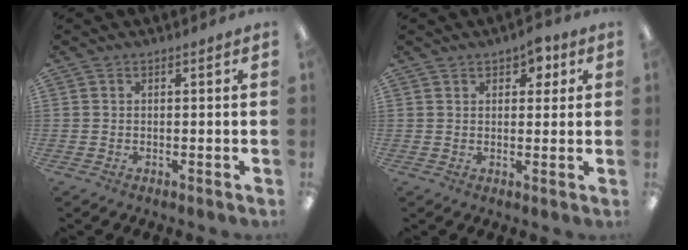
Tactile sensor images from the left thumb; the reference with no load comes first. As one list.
[{"total": 4.2, "force": [2.3, 2.7, 2.3], "torque": [-0.018, -0.005, 0.034]}]